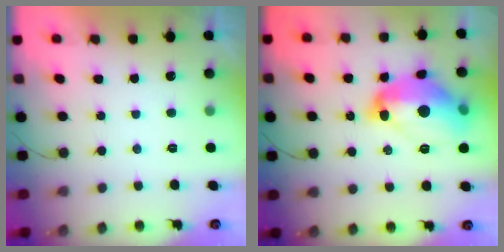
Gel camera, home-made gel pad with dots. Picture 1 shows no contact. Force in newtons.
{"total": 16.6, "press": 16.4, "slide": 2.0}